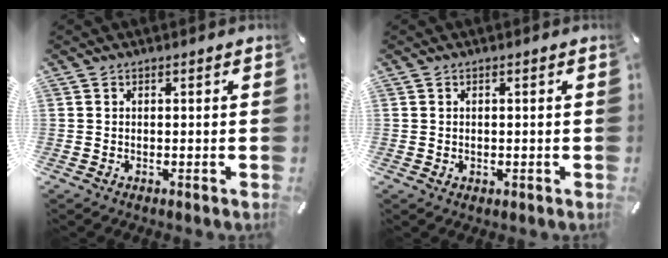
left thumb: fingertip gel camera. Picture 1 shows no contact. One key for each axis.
{"total": 0.8, "fx": 0.1, "fy": 0.8, "fz": 0.3, "tx": -0.006, "ty": 0.005, "tz": 0.000}